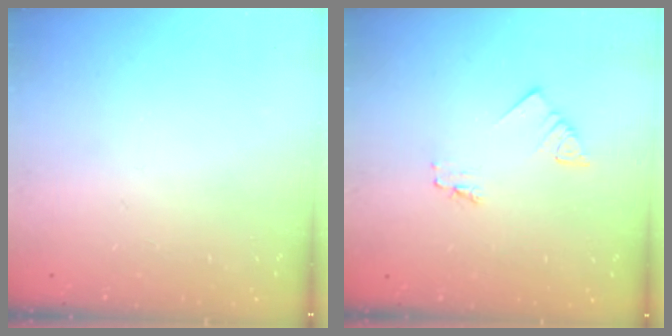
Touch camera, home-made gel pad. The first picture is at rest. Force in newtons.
{"total": 2.7, "press": 2.7, "slide": 0.3}